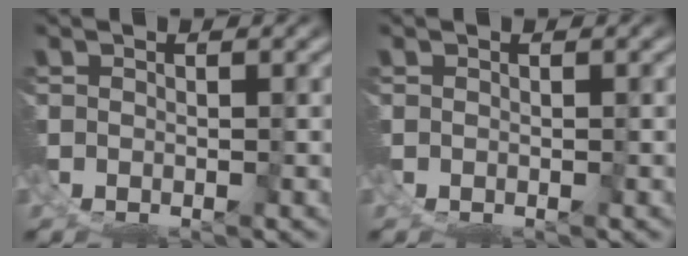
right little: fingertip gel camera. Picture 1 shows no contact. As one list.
[{"total": 0.0}]